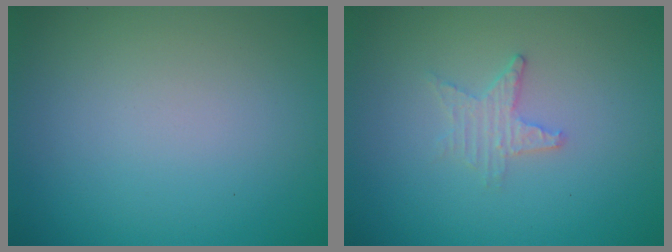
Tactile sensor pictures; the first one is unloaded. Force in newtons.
{"total": 1.7, "press": 1.6, "slide": 0.4}